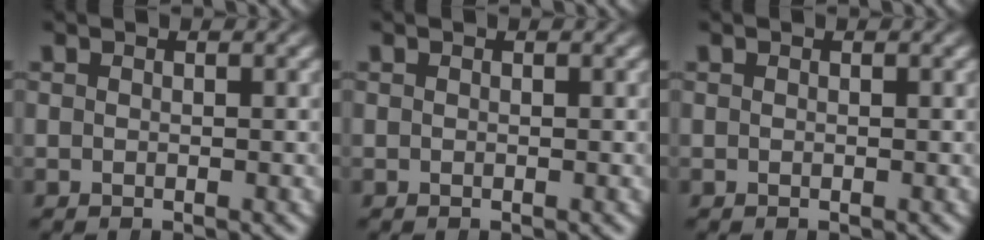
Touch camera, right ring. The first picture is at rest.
{"total": 0.0}
{"total": 0.0}